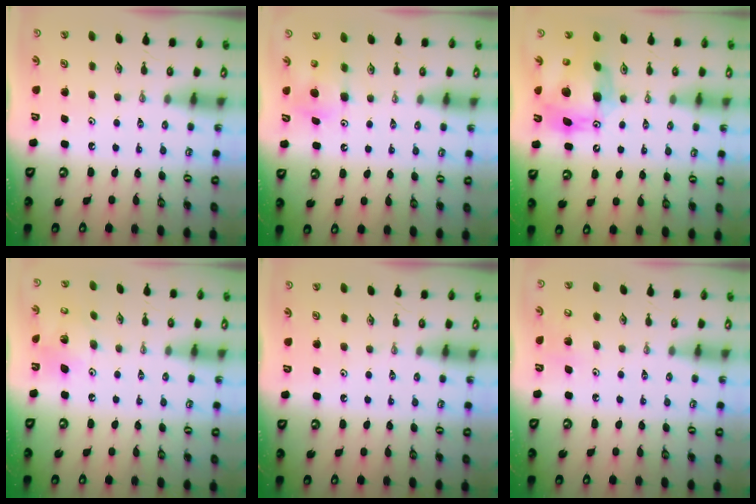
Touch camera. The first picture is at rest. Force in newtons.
{"total": 7.0, "press": 6.9, "slide": 0.5}
{"total": 16.5, "press": 16.4, "slide": 1.7}
{"total": 9.8, "press": 9.8, "slide": 0.3}
{"total": 0.0}
{"total": 5.2, "press": 5.2, "slide": 0.4}